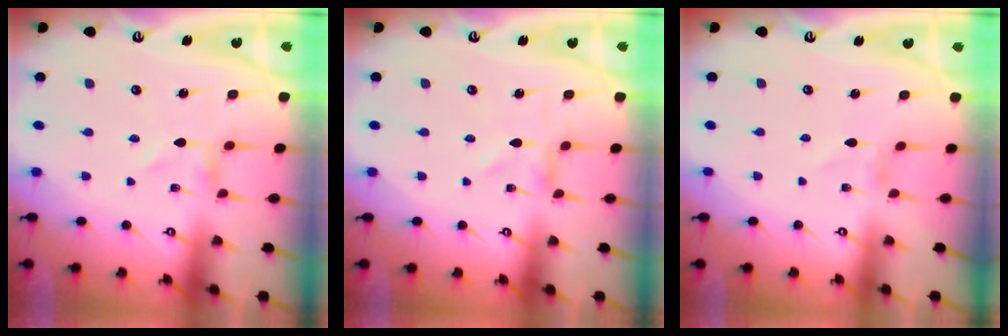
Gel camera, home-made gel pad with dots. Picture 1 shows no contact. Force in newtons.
{"total": 0.0}
{"total": 0.0}